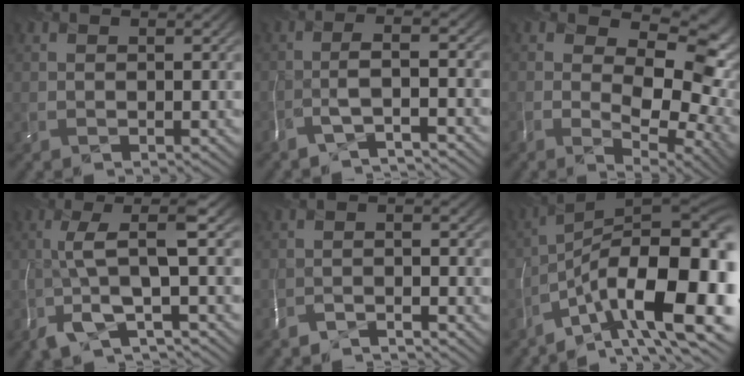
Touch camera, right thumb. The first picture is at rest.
{"total": 3.4, "force": [-3.0, -0.6, 1.5], "torque": [-0.012, 0.009, -0.070]}
{"total": 11.6, "force": [-0.8, 6.6, 9.5], "torque": [-0.129, -0.021, 0.006]}
{"total": 5.9, "force": [-2.4, 0.3, 5.3], "torque": [-0.093, 0.014, -0.057]}
{"total": 3.7, "force": [-3.6, -0.6, 0.1], "torque": [0.014, -0.003, -0.070]}
{"total": 17.6, "force": [-8.6, 5.8, 14.2], "torque": [-0.202, 0.002, -0.152]}